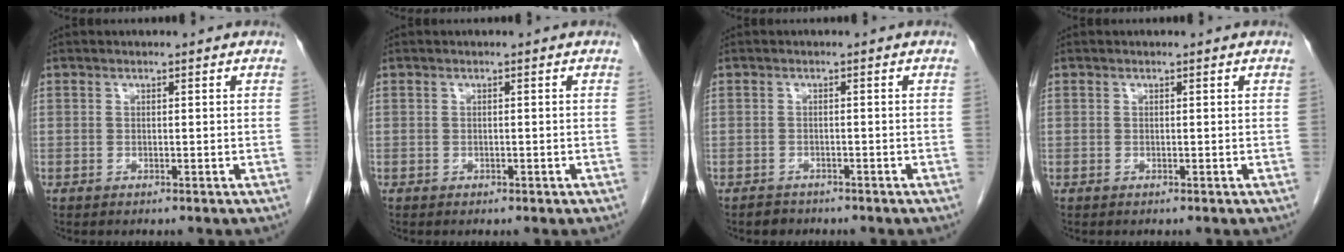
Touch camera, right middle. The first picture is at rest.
{"total": 0.0}
{"total": 1.7, "force": [-1.4, 1.0, 0.1], "torque": [-0.010, 0.001, -0.022]}
{"total": 0.0}